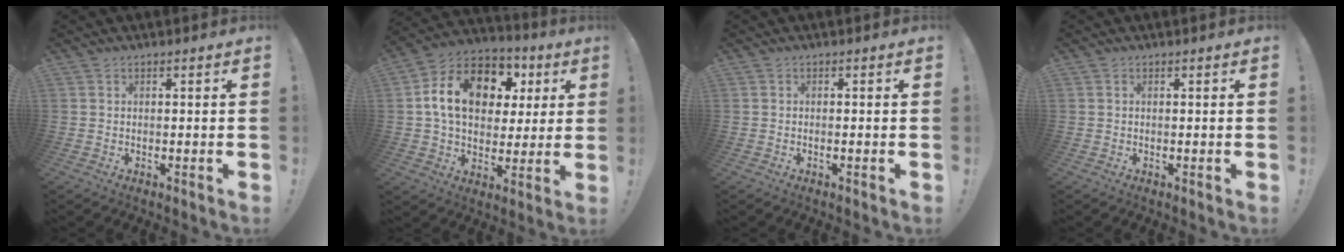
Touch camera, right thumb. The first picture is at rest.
{"total": 18.1, "force": [5.3, 12.9, 11.6], "torque": [-0.179, -0.004, 0.099]}
{"total": 0.6, "force": [-0.3, -0.2, 0.4], "torque": [0.001, -0.005, -0.008]}
{"total": 0.0}